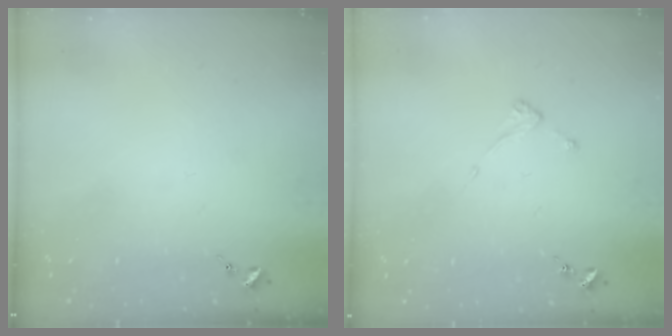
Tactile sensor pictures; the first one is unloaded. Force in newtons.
{"total": 3.8, "press": 3.7, "slide": 0.2}